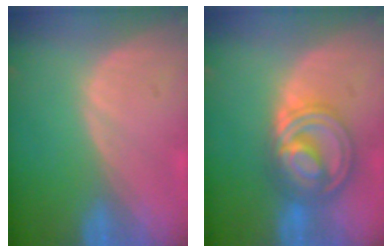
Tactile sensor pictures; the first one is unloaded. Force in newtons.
{"total": 8.0, "press": 8.0, "slide": 0.5}